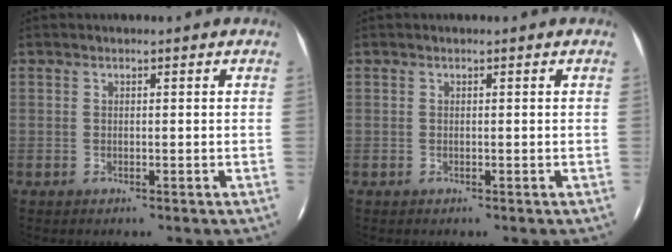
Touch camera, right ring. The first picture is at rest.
{"total": 0.0}